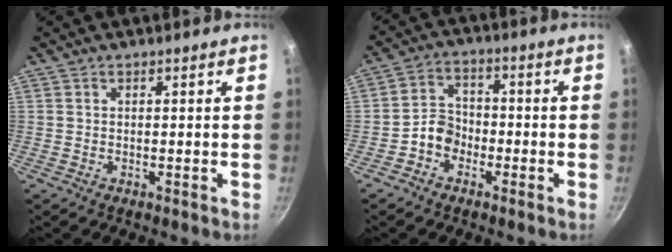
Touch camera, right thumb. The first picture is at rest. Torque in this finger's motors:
{"motor_torque": [0.20, 0.12, 0.40, -0.33, 0.01]}